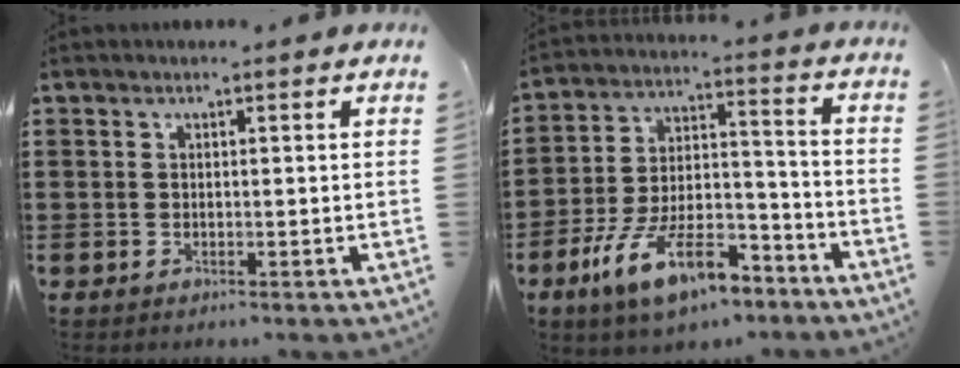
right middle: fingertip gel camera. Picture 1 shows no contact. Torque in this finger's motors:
{"motor_torque": [2.14, 0.00, 0.47, 0.21]}